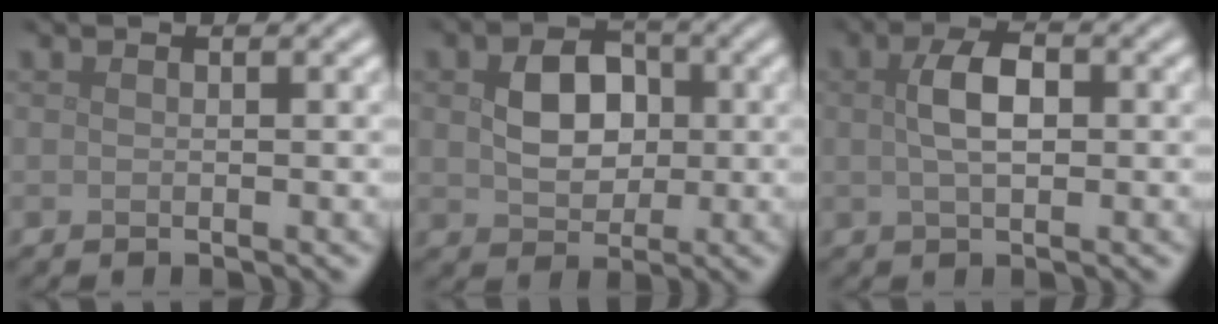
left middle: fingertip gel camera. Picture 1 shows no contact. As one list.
[{"total": 4.6, "force": [0.5, 3.5, 3.0], "torque": [-0.063, 0.000, 0.004]}, {"total": 3.5, "force": [0.4, 1.7, 3.1], "torque": [-0.063, 0.005, 0.005]}]